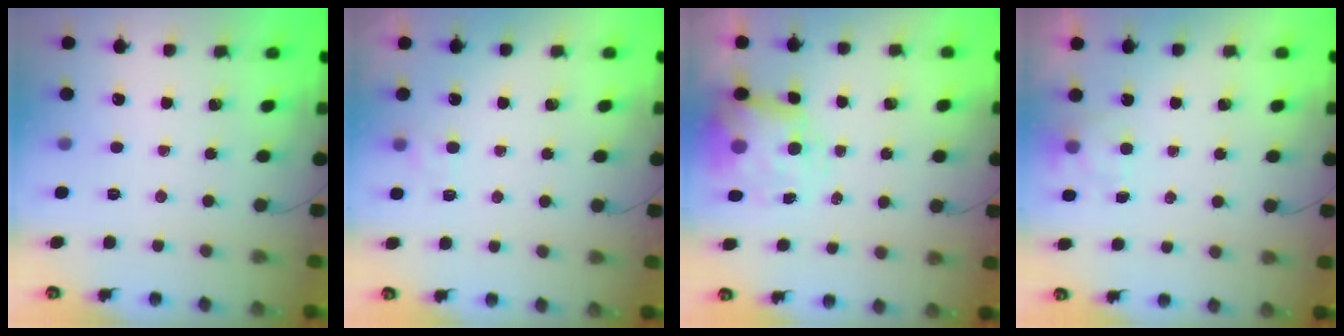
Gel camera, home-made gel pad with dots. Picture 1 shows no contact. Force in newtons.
{"total": 2.1, "press": 1.6, "slide": 1.3}
{"total": 7.5, "press": 7.3, "slide": 1.3}
{"total": 3.0, "press": 2.7, "slide": 1.4}